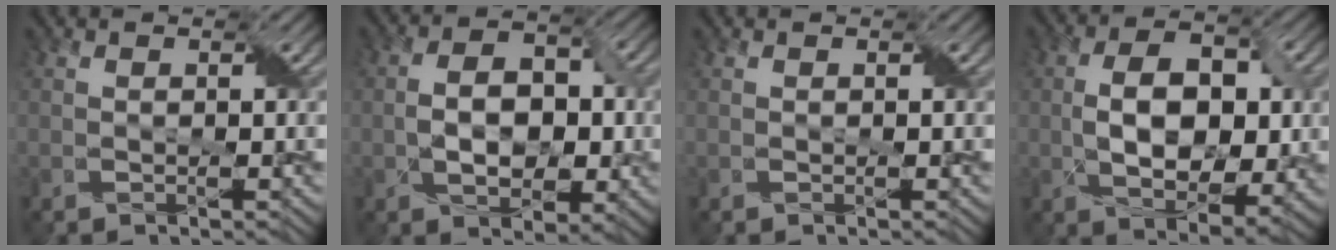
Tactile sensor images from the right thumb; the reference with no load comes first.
{"total": 7.2, "force": [-0.9, 4.7, 5.4], "torque": [-0.089, 0.001, -0.017]}
{"total": 0.0}
{"total": 10.4, "force": [0.1, 5.9, 8.6], "torque": [-0.155, -0.002, 0.004]}